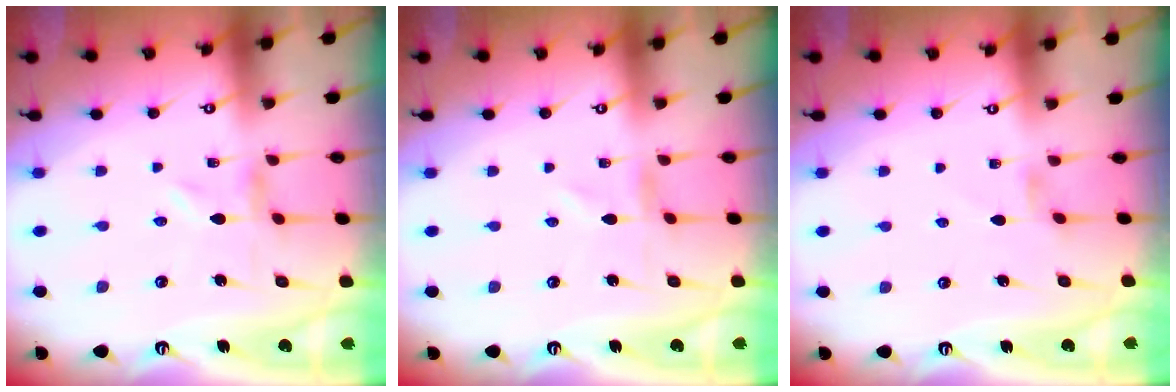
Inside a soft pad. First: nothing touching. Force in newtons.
{"total": 0.0}
{"total": 1.7, "press": 1.7, "slide": 0.3}